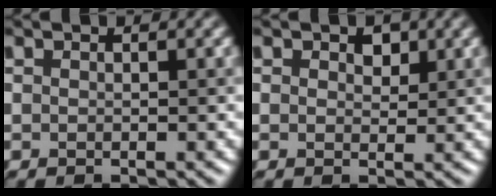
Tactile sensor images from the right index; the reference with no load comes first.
{"total": 1.4, "force": [0.7, 0.9, 0.8], "torque": [-0.009, -0.001, 0.010]}